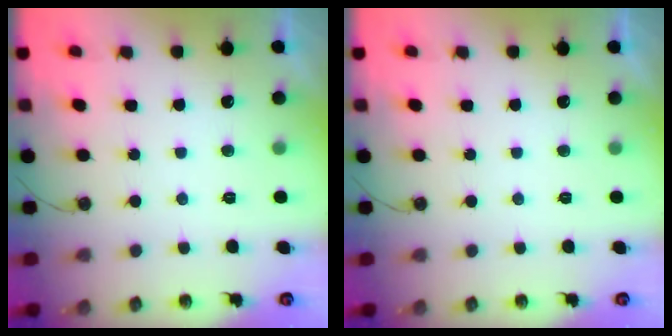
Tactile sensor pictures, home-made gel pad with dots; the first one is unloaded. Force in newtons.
{"total": 0.0}